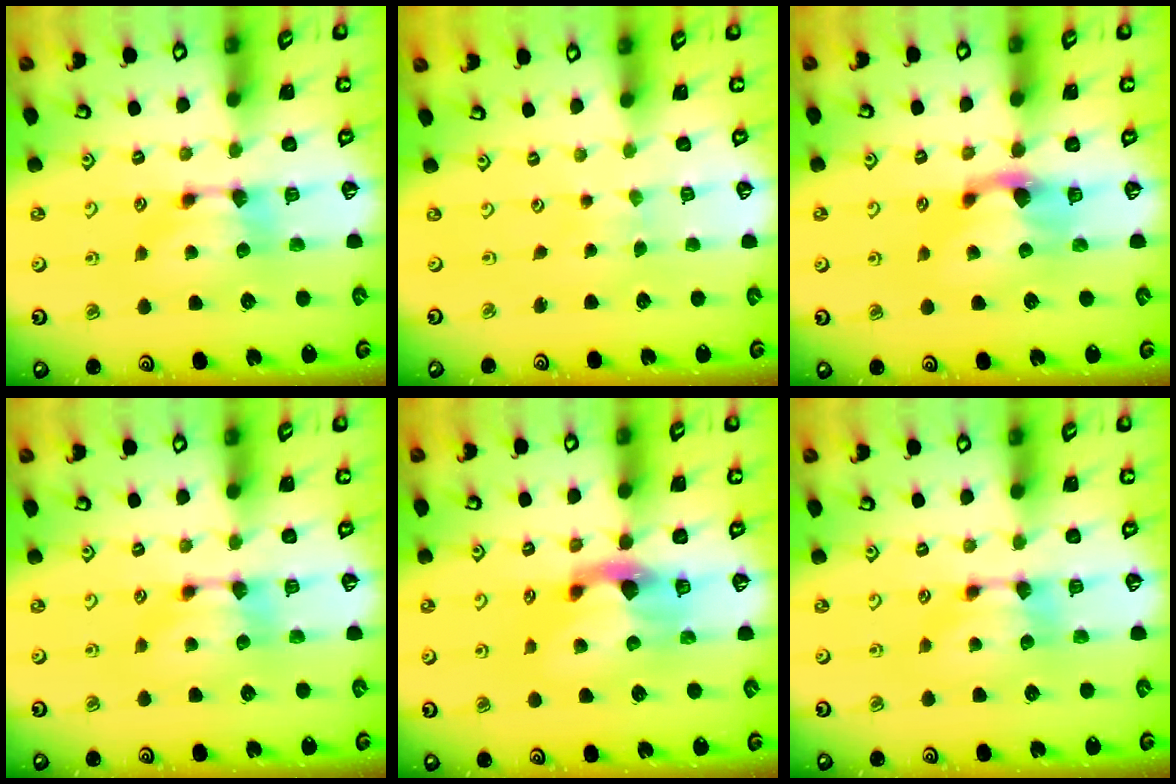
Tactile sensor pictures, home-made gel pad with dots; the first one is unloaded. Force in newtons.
{"total": 3.6, "press": 3.6, "slide": 0.1}
{"total": 1.5, "press": 0.4, "slide": 1.4}
{"total": 0.0}
{"total": 2.8, "press": 2.5, "slide": 1.3}
{"total": 0.0}